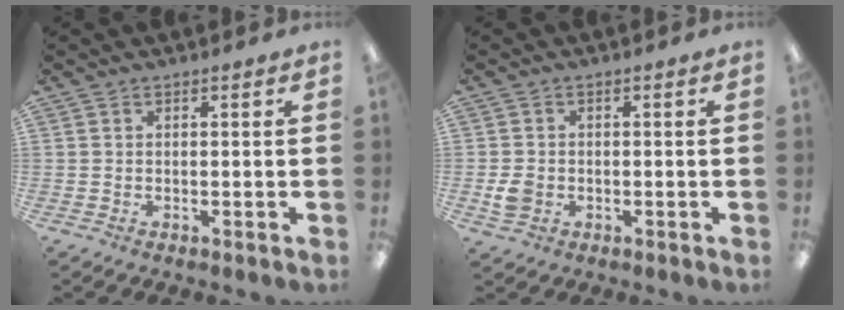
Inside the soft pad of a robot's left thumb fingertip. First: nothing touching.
{"total": 3.7, "force": [-0.8, 3.0, 1.9], "torque": [-0.029, 0.001, -0.016]}